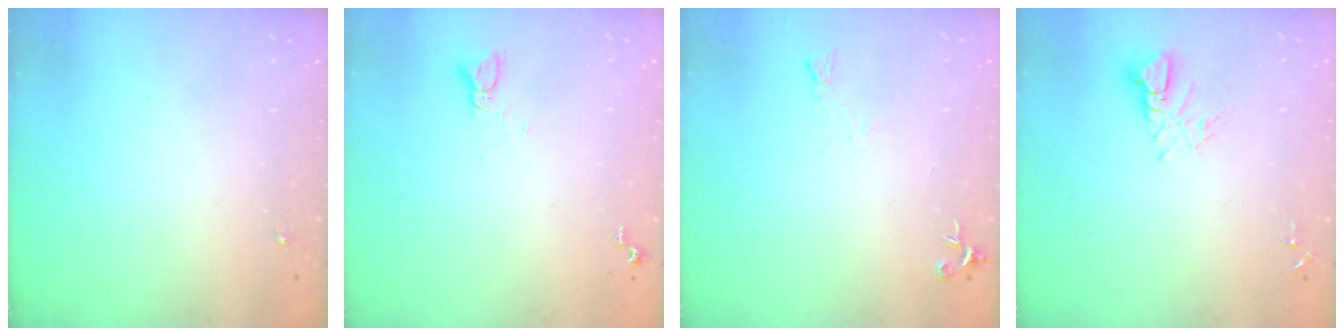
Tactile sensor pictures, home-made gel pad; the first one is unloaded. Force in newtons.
{"total": 2.2, "press": 2.2, "slide": 0.1}
{"total": 4.4, "press": 4.3, "slide": 0.9}
{"total": 6.0, "press": 6.0, "slide": 0.2}